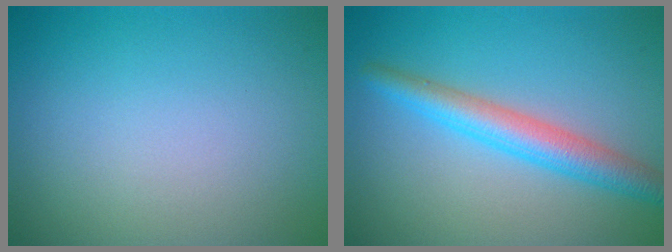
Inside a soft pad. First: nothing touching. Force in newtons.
{"total": 4.2, "press": 4.2, "slide": 0.2}